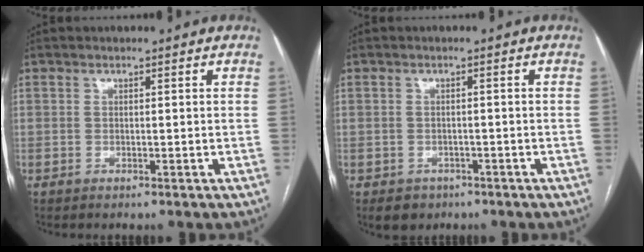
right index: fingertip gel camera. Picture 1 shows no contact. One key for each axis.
{"total": 3.5, "fx": -2.3, "fy": 2.6, "fz": 0.7, "tx": -0.010, "ty": 0.003, "tz": -0.029}